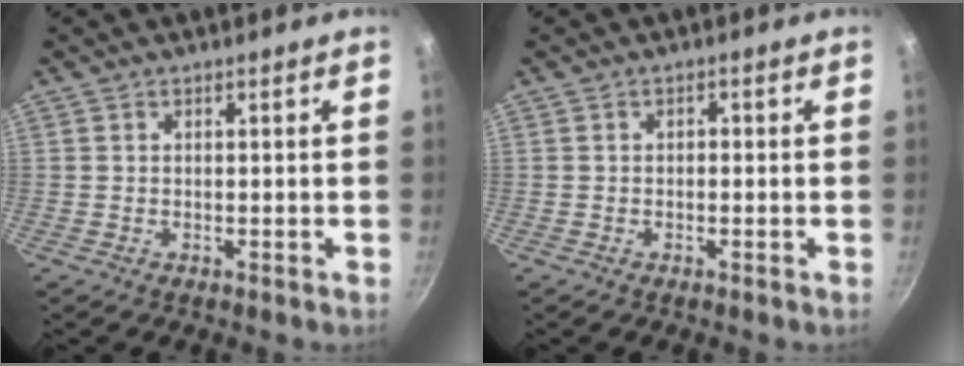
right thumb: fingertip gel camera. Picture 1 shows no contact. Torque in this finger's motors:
{"motor_torque": [-0.27, -0.15, -0.39, 0.18, -0.03]}